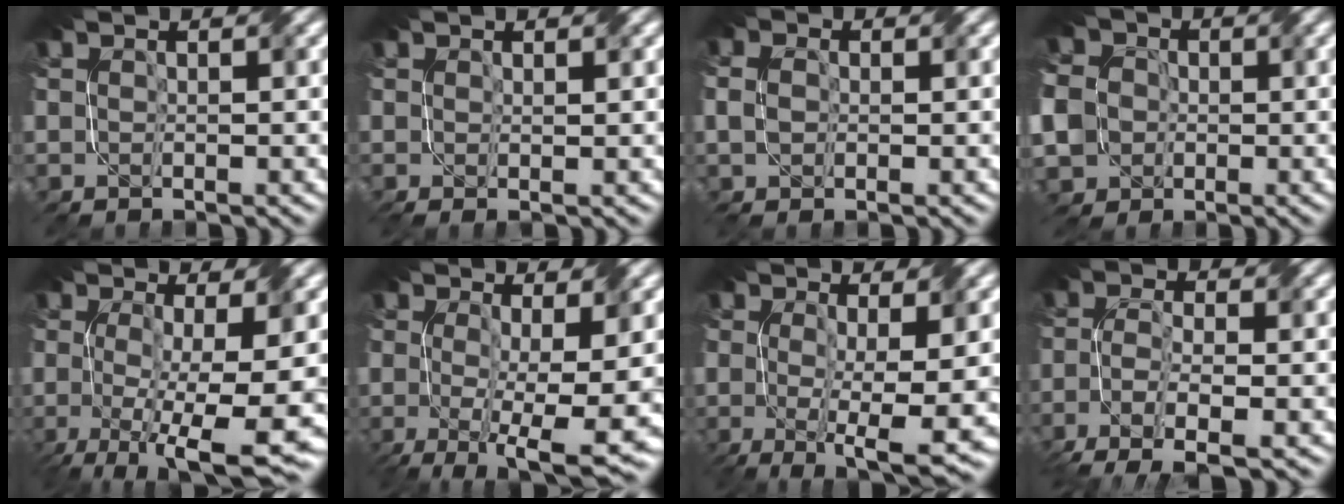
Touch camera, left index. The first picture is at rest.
{"total": 0.7, "force": [0.2, 0.1, 0.7], "torque": [-0.008, 0.000, 0.009]}
{"total": 2.0, "force": [0.0, 1.5, 1.4], "torque": [-0.041, 0.003, 0.006]}
{"total": 8.3, "force": [-1.3, 7.3, 3.9], "torque": [-0.099, -0.005, -0.043]}
{"total": 10.7, "force": [-2.0, 3.2, 10.0], "torque": [-0.148, -0.018, -0.022]}
{"total": 8.5, "force": [-1.0, 3.0, 7.9], "torque": [-0.130, -0.021, -0.009]}
{"total": 7.0, "force": [-0.6, 2.4, 6.5], "torque": [-0.113, -0.021, -0.004]}
{"total": 5.3, "force": [-2.9, 1.7, 4.1], "torque": [-0.089, -0.005, -0.062]}